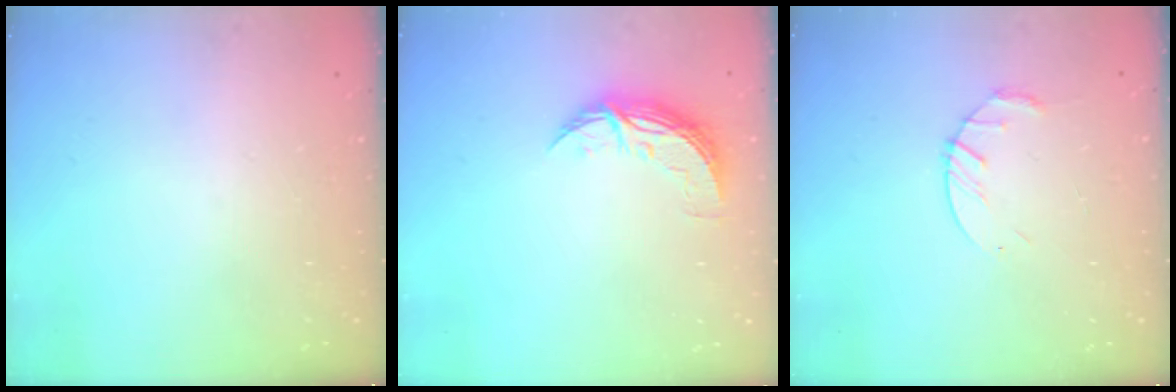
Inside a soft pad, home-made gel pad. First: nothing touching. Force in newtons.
{"total": 9.2, "press": 9.2, "slide": 0.1}
{"total": 3.6, "press": 3.6, "slide": 0.6}